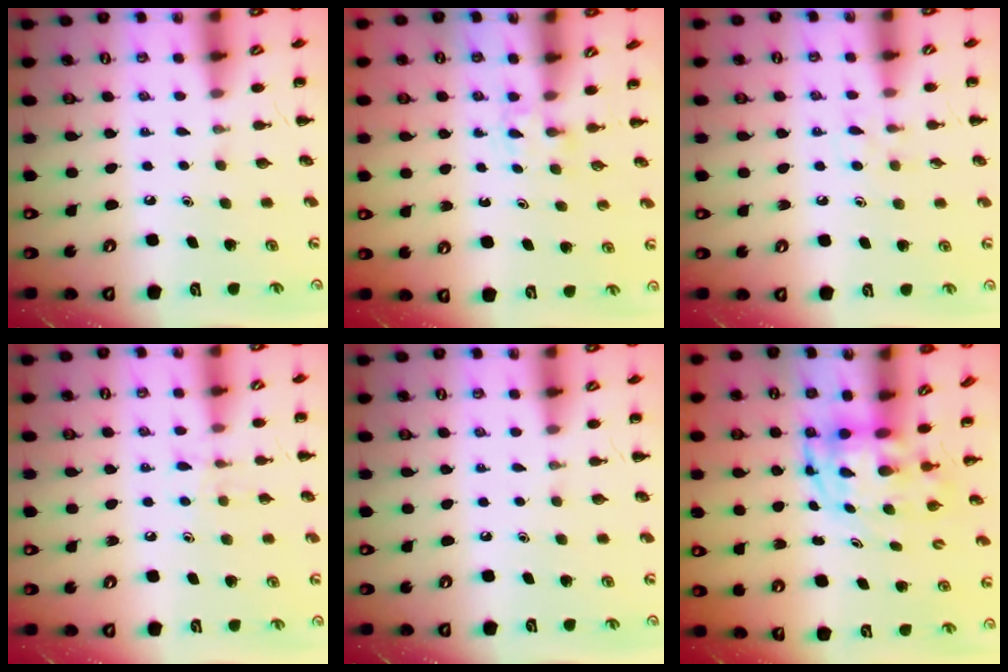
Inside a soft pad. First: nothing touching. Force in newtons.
{"total": 1.4, "press": 1.2, "slide": 0.8}
{"total": 5.2, "press": 4.7, "slide": 2.2}
{"total": 6.5, "press": 6.3, "slide": 1.4}
{"total": 0.0}
{"total": 3.6, "press": 3.5, "slide": 0.8}